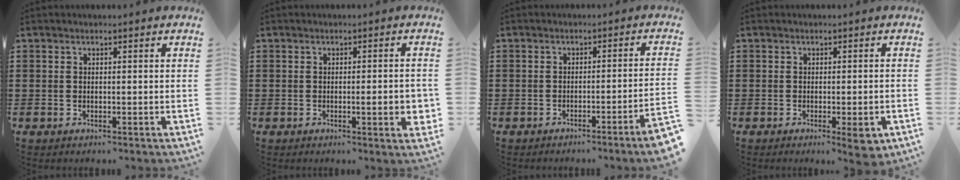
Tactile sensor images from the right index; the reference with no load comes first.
{"total": 4.1, "force": [-0.7, 0.6, 4.0], "torque": [-0.055, -0.009, -0.012]}
{"total": 2.8, "force": [-2.2, -0.5, 1.7], "torque": [-0.029, -0.009, -0.044]}
{"total": 3.1, "force": [-1.4, 0.5, 2.7], "torque": [-0.042, -0.004, -0.020]}